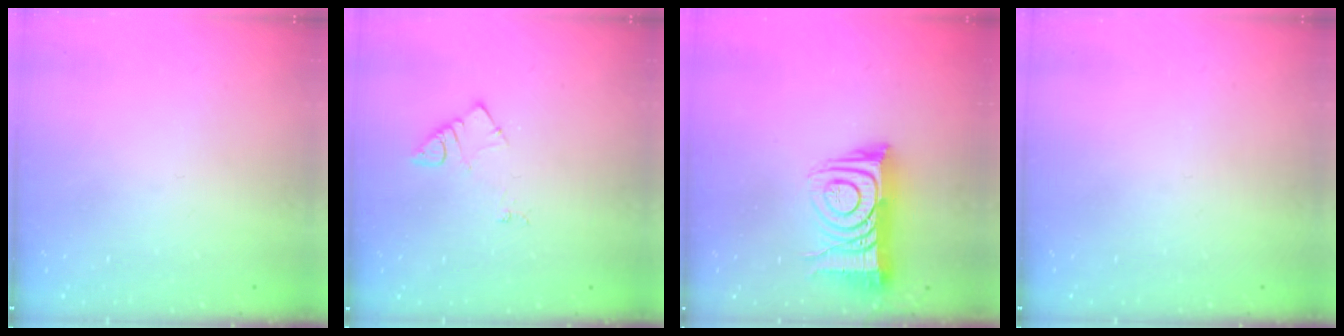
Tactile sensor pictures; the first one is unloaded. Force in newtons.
{"total": 3.8, "press": 3.8, "slide": 0.5}
{"total": 12.9, "press": 12.8, "slide": 1.1}
{"total": 0.0}